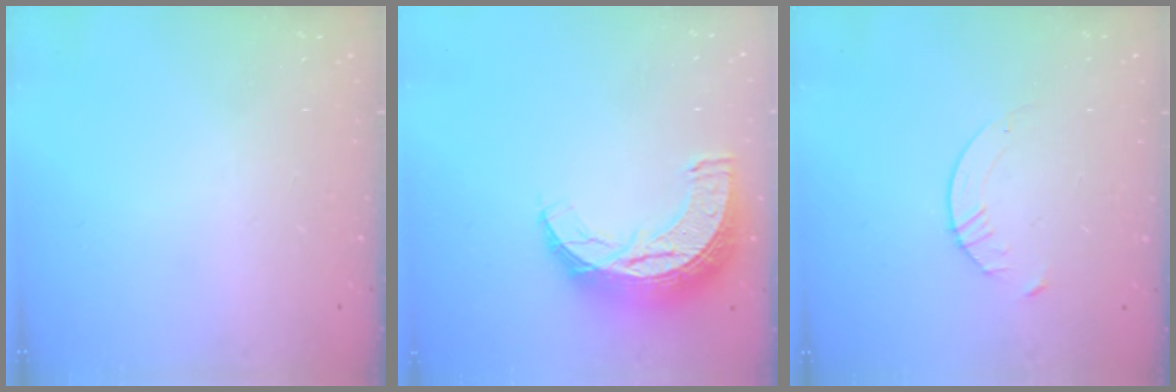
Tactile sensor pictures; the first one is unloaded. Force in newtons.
{"total": 12.7, "press": 12.7, "slide": 0.8}
{"total": 4.1, "press": 4.1, "slide": 0.4}